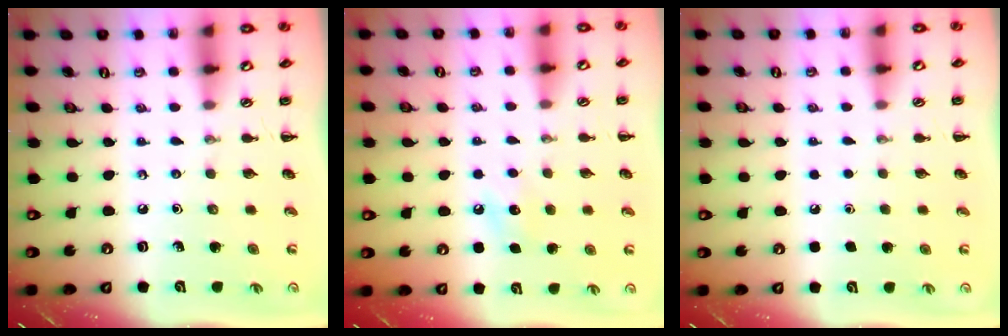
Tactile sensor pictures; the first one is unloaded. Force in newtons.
{"total": 6.6, "press": 6.4, "slide": 1.6}
{"total": 1.5, "press": 1.5, "slide": 0.1}